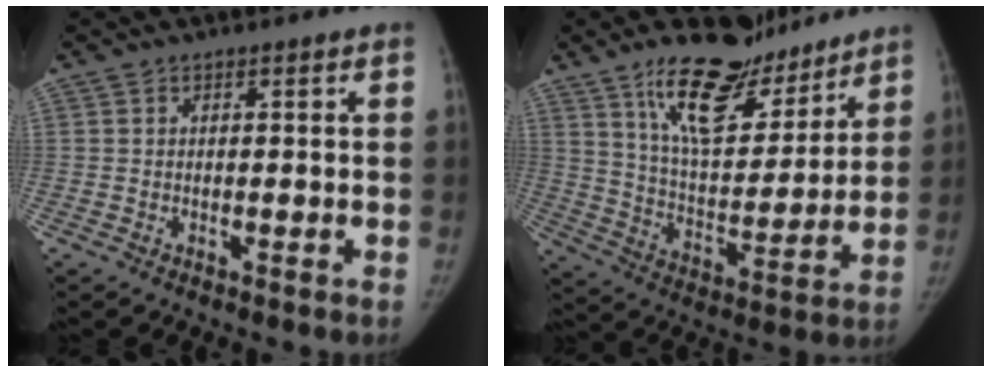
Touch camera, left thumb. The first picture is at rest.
{"total": 19.0, "force": [13.6, 8.1, 10.5], "torque": [-0.122, -0.082, 0.233]}